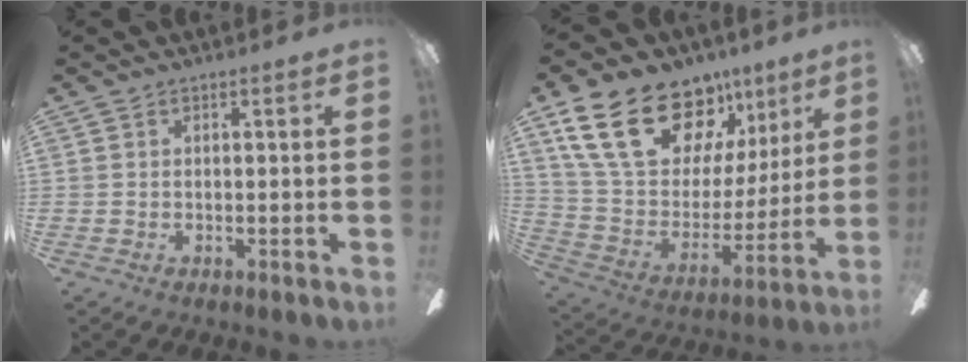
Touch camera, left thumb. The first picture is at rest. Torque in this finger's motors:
{"motor_torque": [1.02, 0.58, 1.85, -0.92, 0.49]}